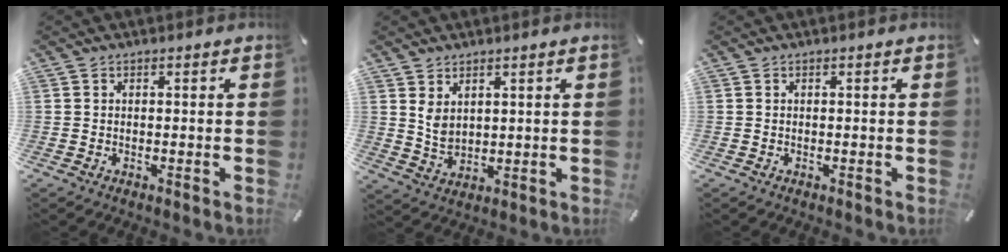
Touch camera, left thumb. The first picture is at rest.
{"total": 4.4, "force": [2.4, 2.8, 2.4], "torque": [-0.065, -0.012, 0.042]}
{"total": 0.0}